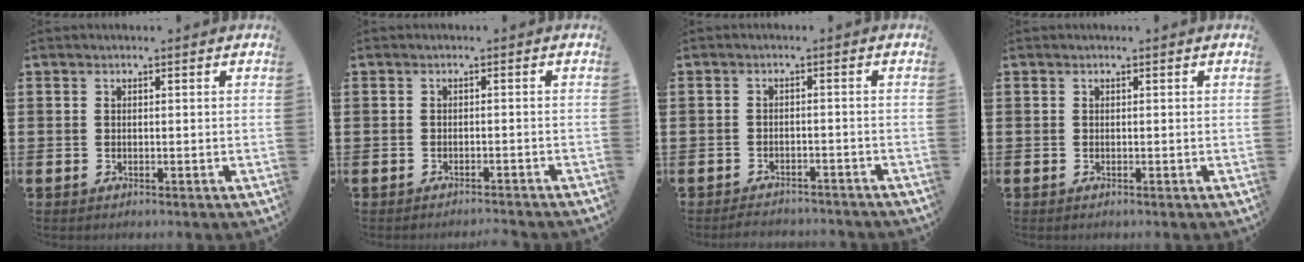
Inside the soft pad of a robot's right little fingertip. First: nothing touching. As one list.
[{"total": 1.1, "force": [-1.1, -0.2, 0.0], "torque": [-0.001, 0.002, -0.022]}, {"total": 1.9, "force": [-1.9, 0.1, 0.0], "torque": [-0.006, 0.003, -0.042]}, {"total": 0.0}]